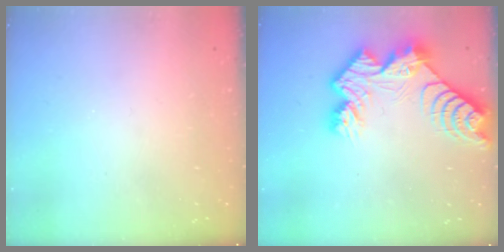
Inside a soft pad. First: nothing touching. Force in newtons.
{"total": 18.7, "press": 18.6, "slide": 1.9}